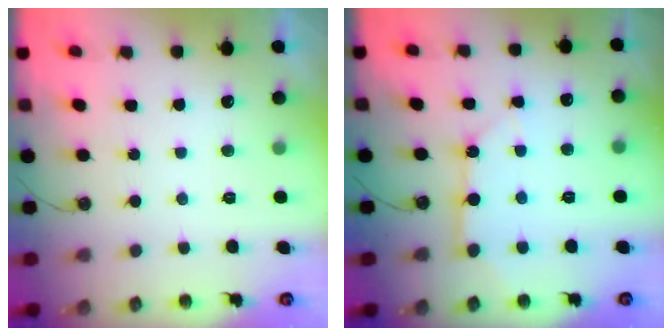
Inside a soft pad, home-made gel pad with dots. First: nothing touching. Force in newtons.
{"total": 7.0, "press": 7.0, "slide": 0.8}